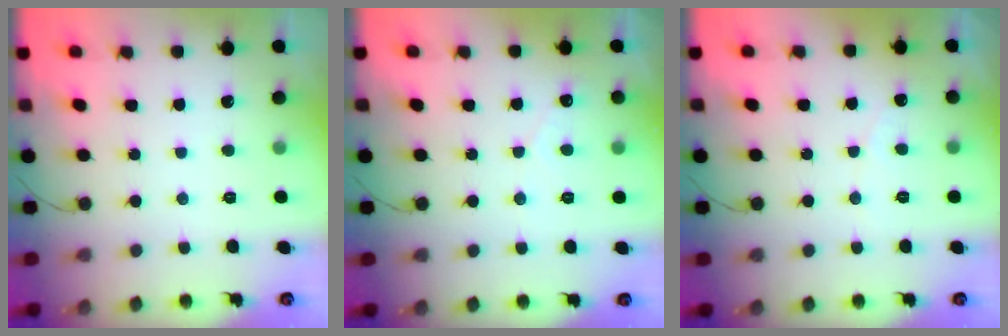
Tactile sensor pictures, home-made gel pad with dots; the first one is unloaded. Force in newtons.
{"total": 1.6, "press": 1.6, "slide": 0.2}
{"total": 2.5, "press": 2.5, "slide": 0.2}